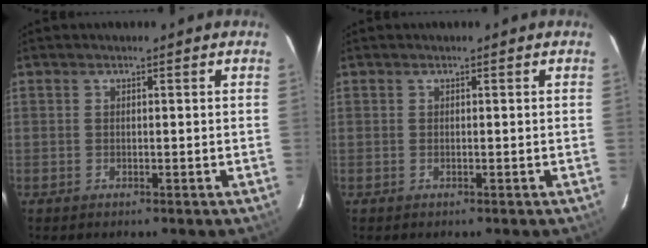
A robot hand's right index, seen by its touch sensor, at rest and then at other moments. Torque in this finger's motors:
{"motor_torque": [0.00, 0.00, 0.00, 0.00]}